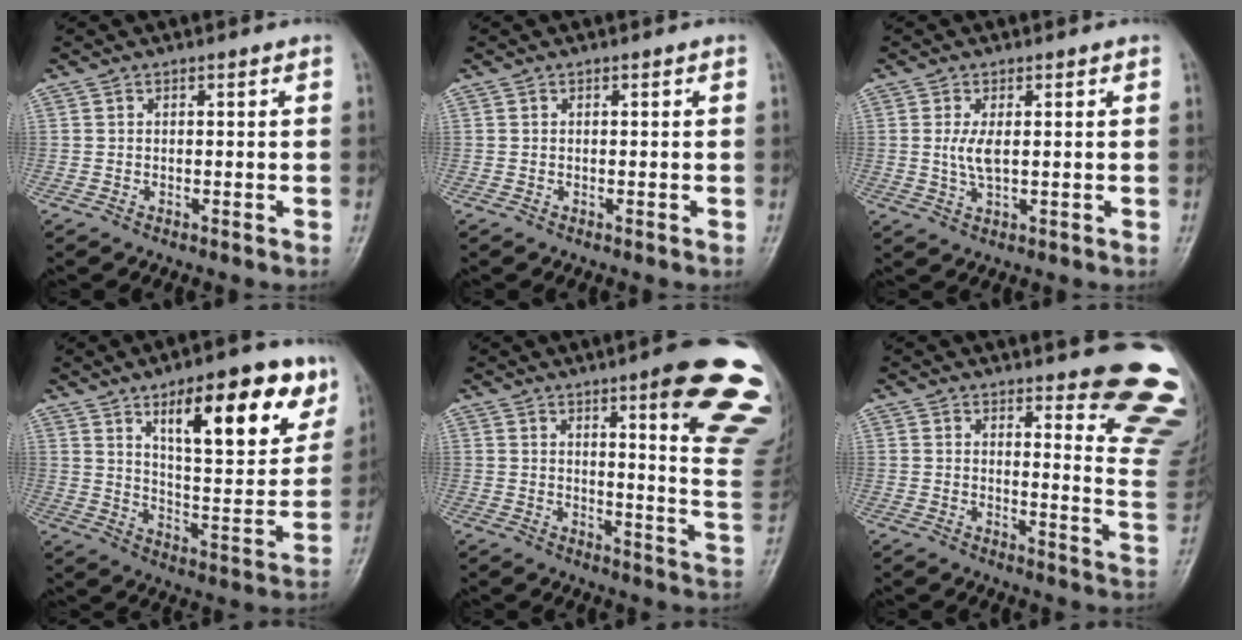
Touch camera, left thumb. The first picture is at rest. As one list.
[{"total": 0.0}, {"total": 3.6, "force": [0.4, 1.5, 3.3], "torque": [-0.072, -0.007, 0.012]}, {"total": 20.2, "force": [10.7, 7.4, 15.5], "torque": [-0.176, -0.049, 0.166]}, {"total": 19.5, "force": [11.3, 2.7, 15.7], "torque": [-0.169, -0.060, 0.135]}, {"total": 14.8, "force": [11.8, 2.8, 8.5], "torque": [-0.065, -0.112, 0.127]}]